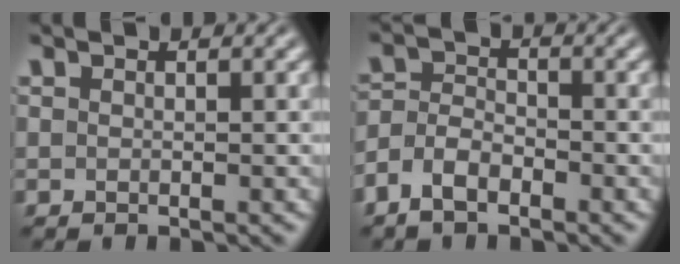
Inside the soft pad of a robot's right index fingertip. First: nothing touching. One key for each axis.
{"total": 4.1, "fx": -2.5, "fy": 2.7, "fz": 1.8, "tx": -0.036, "ty": -0.013, "tz": -0.040}